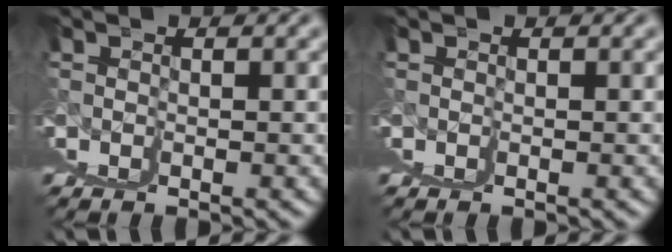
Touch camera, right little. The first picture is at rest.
{"total": 0.0}